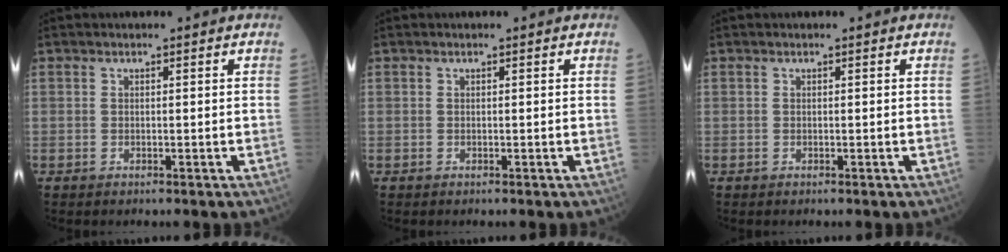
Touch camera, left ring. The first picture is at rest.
{"total": 0.0}
{"total": 0.0}